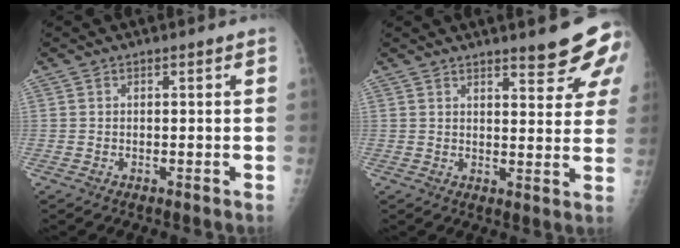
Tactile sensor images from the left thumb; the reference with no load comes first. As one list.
[{"total": 9.7, "force": [7.0, 2.5, 6.3], "torque": [-0.050, -0.038, 0.078]}]